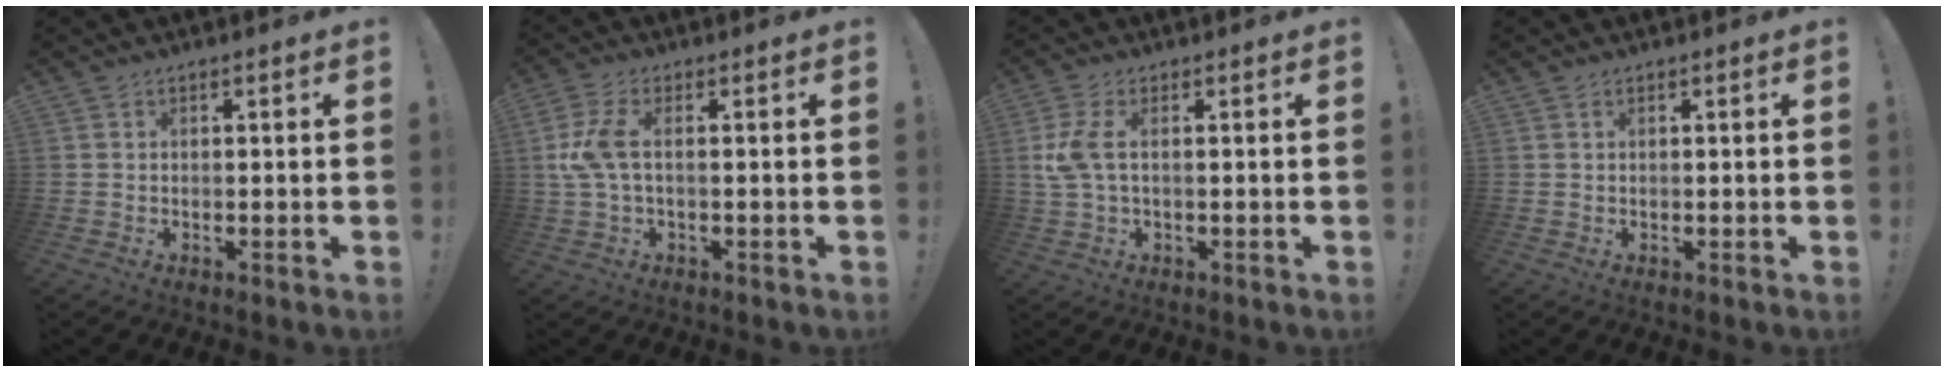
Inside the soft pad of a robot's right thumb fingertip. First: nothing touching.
{"total": 7.4, "force": [0.6, 2.9, 6.8], "torque": [-0.149, -0.008, 0.011]}
{"total": 6.1, "force": [0.6, 2.4, 5.6], "torque": [-0.123, -0.004, 0.011]}
{"total": 0.0}